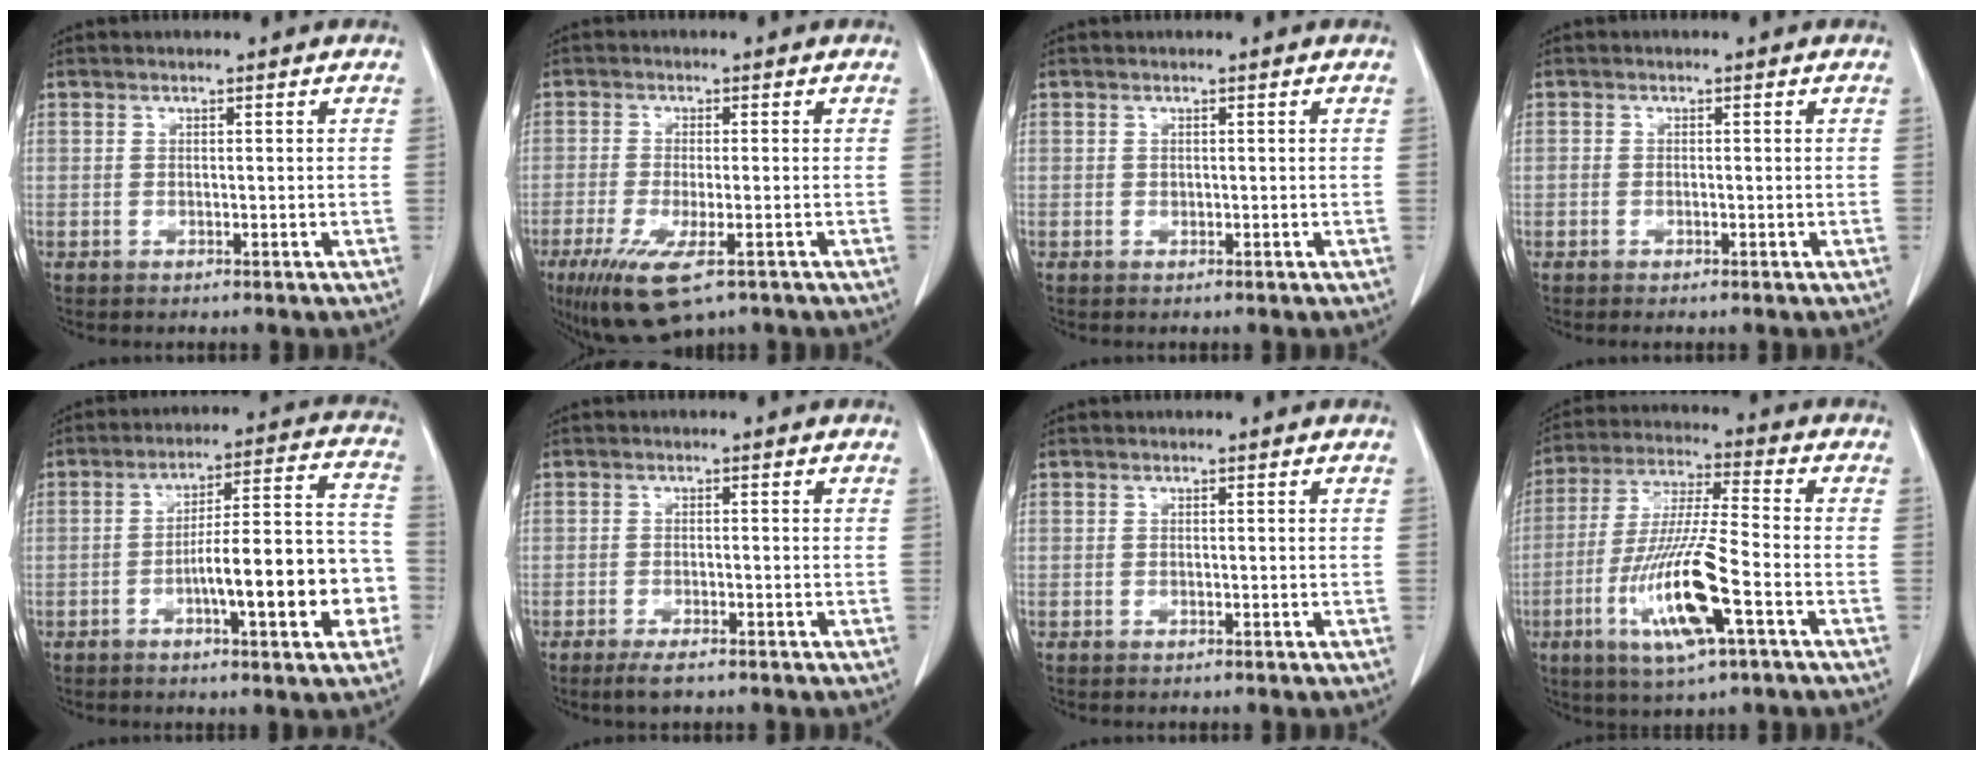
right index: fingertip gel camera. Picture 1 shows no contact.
{"total": 9.4, "force": [-5.5, 2.2, 7.3], "torque": [-0.133, -0.027, -0.088]}
{"total": 0.0}
{"total": 0.7, "force": [-0.3, 0.3, 0.5], "torque": [-0.007, 0.000, -0.006]}
{"total": 14.9, "force": [-4.4, 2.5, 14.0], "torque": [-0.195, 0.026, -0.065]}
{"total": 3.1, "force": [-2.3, 0.6, 2.0], "torque": [-0.036, -0.005, -0.038]}
{"total": 0.0}
{"total": 14.7, "force": [-5.4, 1.2, 13.6], "torque": [-0.277, -0.019, -0.098]}